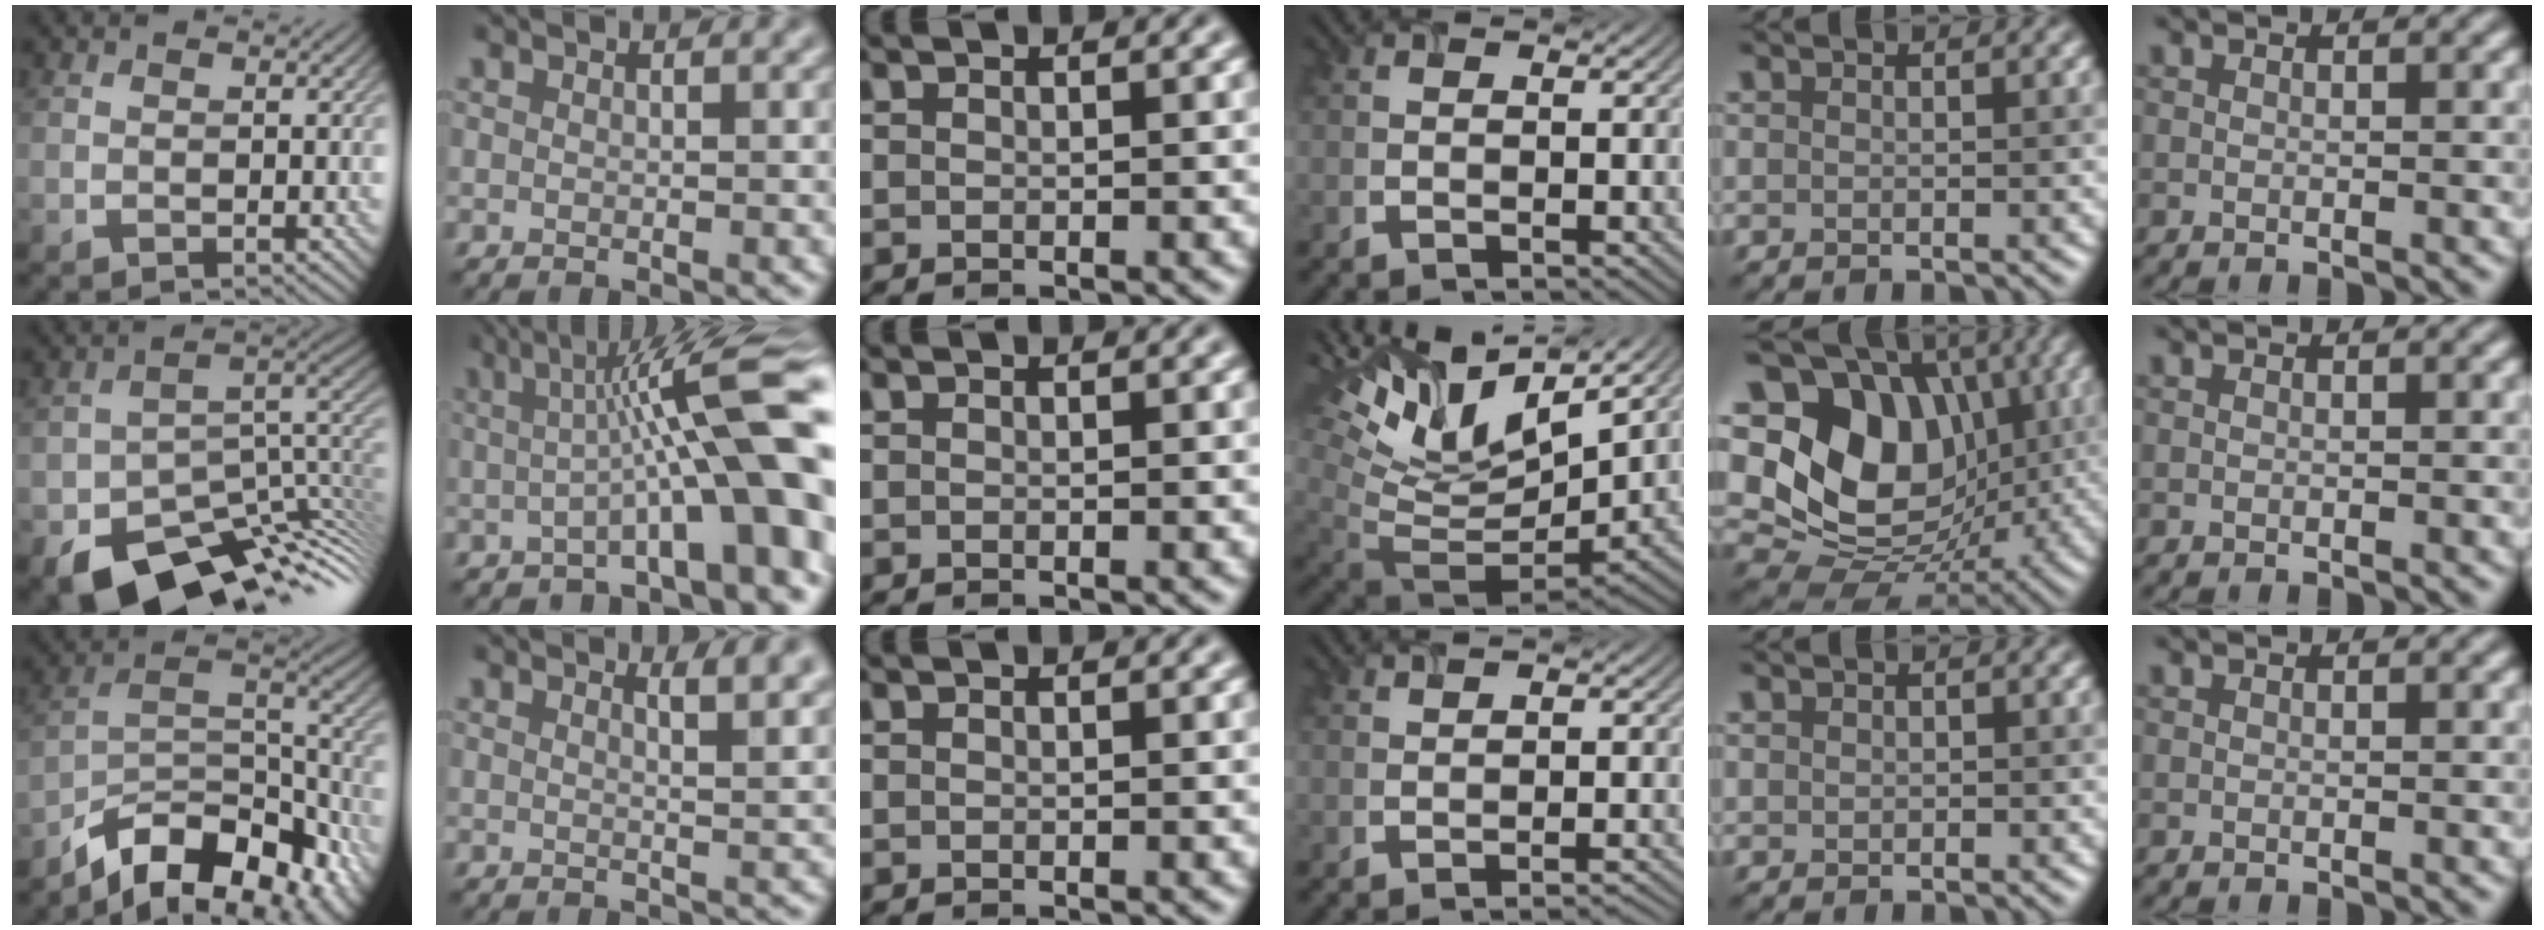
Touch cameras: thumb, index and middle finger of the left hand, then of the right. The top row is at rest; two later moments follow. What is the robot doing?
{"motion": "open", "object": "airpods case & airpods"}